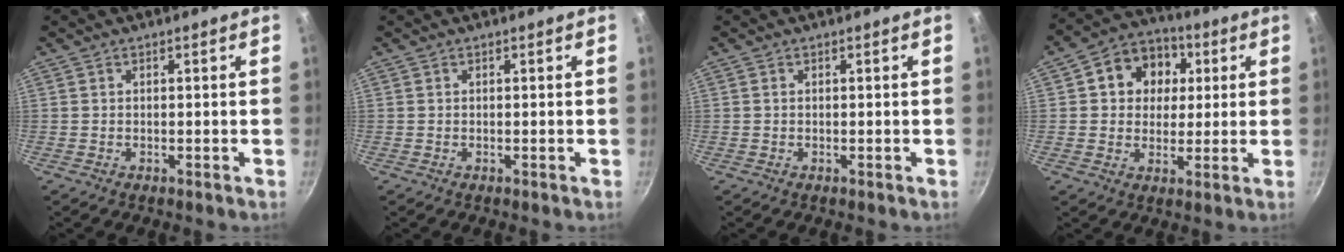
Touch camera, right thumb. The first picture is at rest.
{"total": 0.0}
{"total": 0.0}
{"total": 11.9, "force": [3.1, 9.9, 5.8], "torque": [-0.060, 0.010, 0.037]}